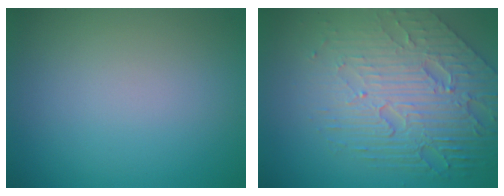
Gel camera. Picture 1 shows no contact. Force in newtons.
{"total": 8.4, "press": 5.7, "slide": 6.2}